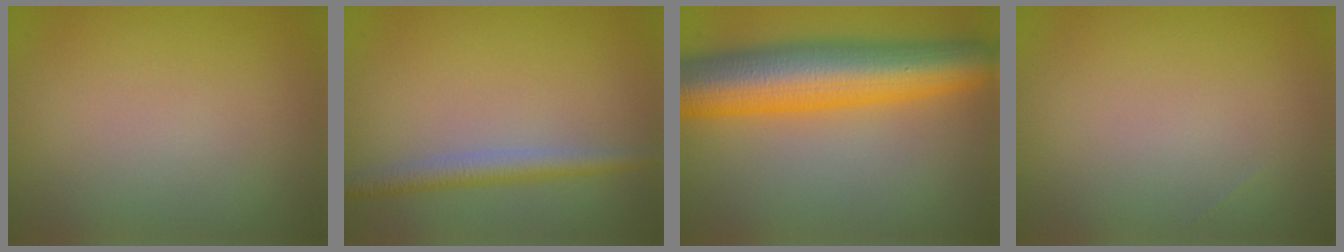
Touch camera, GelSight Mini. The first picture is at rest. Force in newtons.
{"total": 2.6, "press": 2.6, "slide": 0.1}
{"total": 11.1, "press": 11.1, "slide": 0.2}
{"total": 0.0}